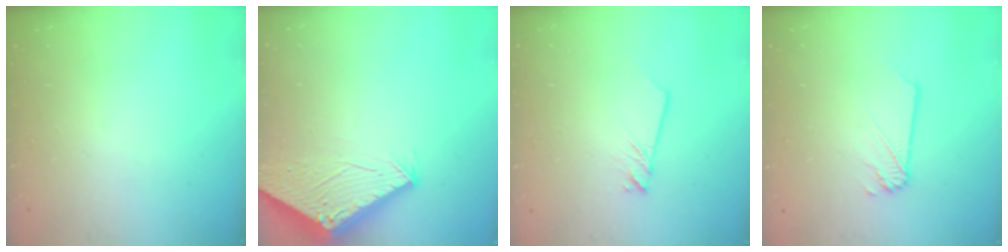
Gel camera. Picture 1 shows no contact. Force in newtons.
{"total": 2.9, "press": 2.9, "slide": 0.1}
{"total": 2.1, "press": 2.1, "slide": 0.1}
{"total": 2.1, "press": 2.1, "slide": 0.0}